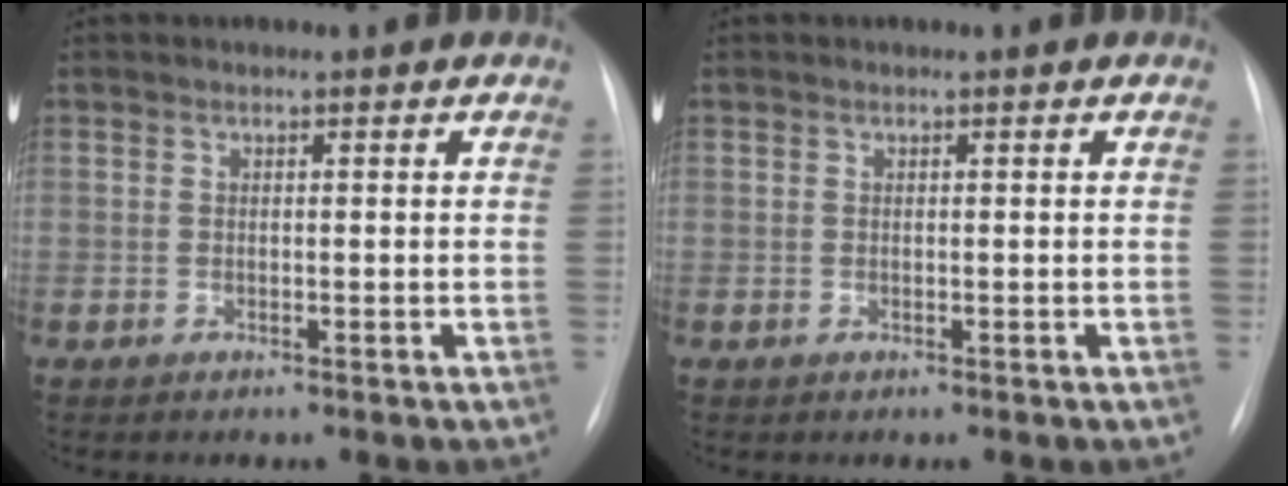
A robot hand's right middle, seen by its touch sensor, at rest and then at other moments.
{"total": 0.0}